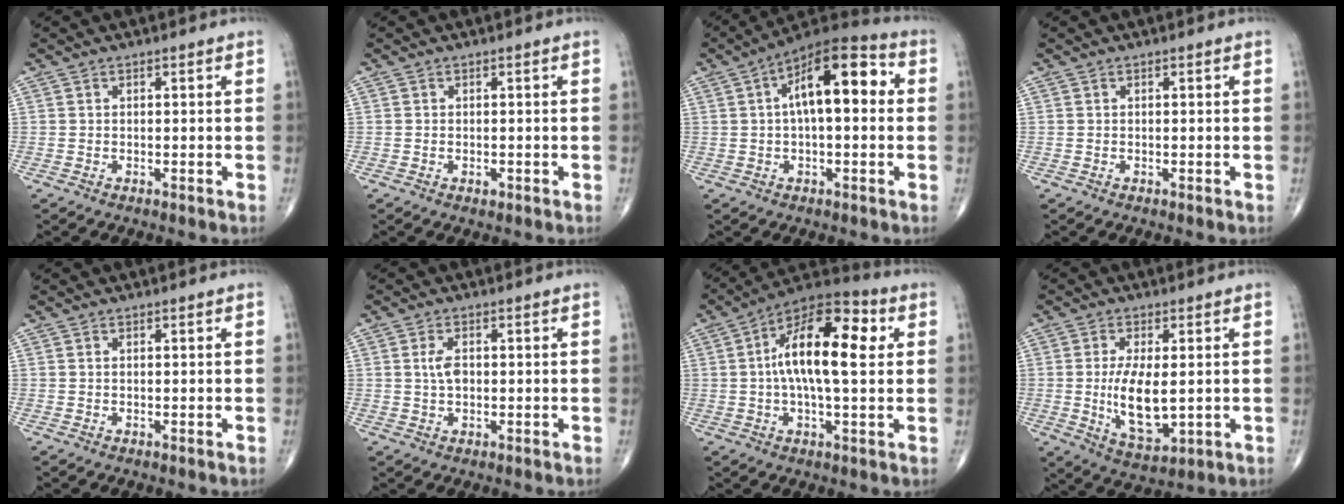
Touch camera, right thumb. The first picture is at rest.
{"total": 0.9, "force": [-0.4, 0.6, 0.6], "torque": [-0.009, -0.001, -0.004]}
{"total": 15.1, "force": [2.7, 6.5, 13.4], "torque": [-0.194, 0.035, 0.031]}
{"total": 0.0}
{"total": 0.0}
{"total": 3.2, "force": [0.3, 1.8, 2.6], "torque": [-0.048, 0.001, 0.004]}
{"total": 17.2, "force": [2.8, 6.9, 15.5], "torque": [-0.245, 0.027, 0.034]}
{"total": 10.3, "force": [-0.3, 4.6, 9.2], "torque": [-0.162, -0.022, 0.007]}